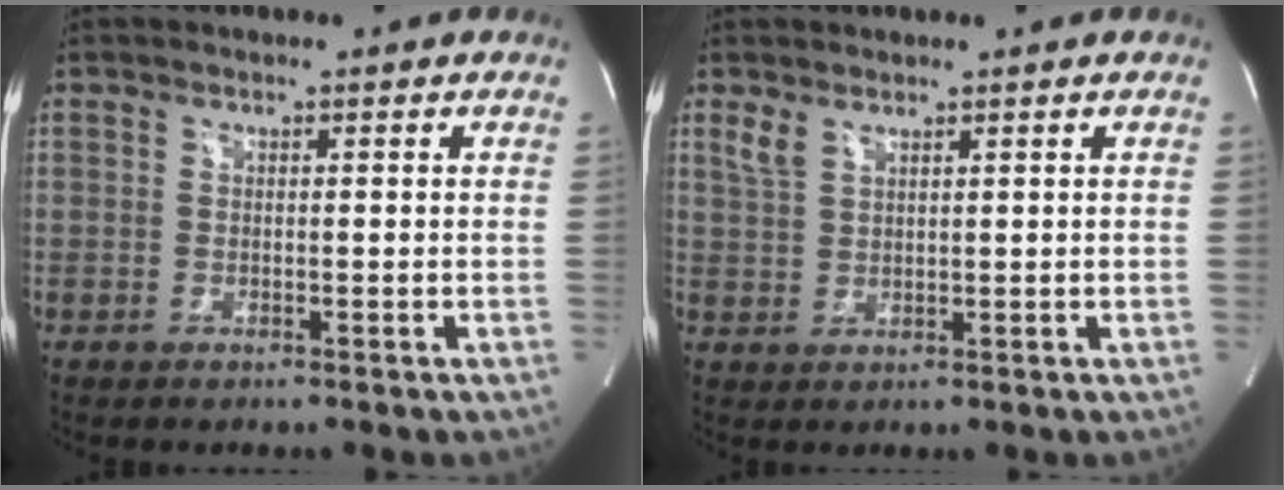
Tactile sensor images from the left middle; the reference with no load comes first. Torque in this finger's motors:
{"motor_torque": [0.30, -0.38, 0.23, 0.05]}